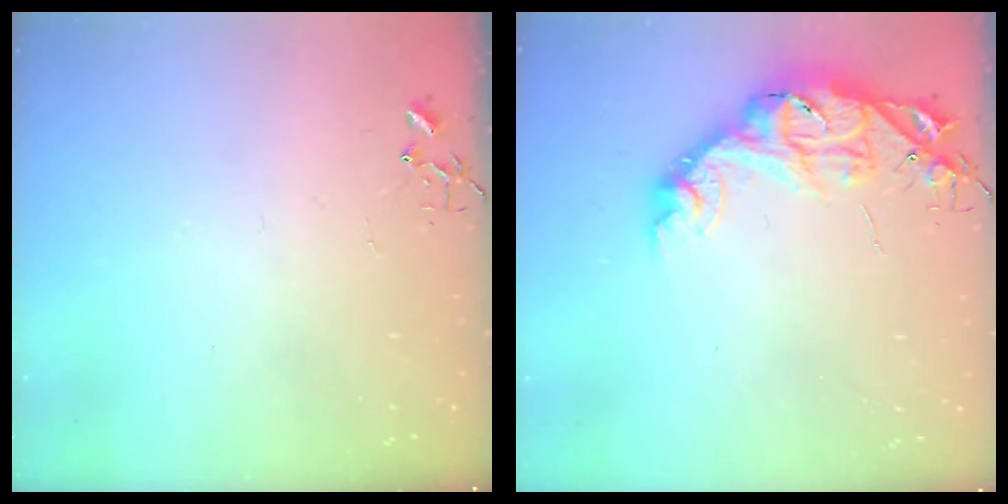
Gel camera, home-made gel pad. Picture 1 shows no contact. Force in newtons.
{"total": 12.7, "press": 12.7, "slide": 0.9}